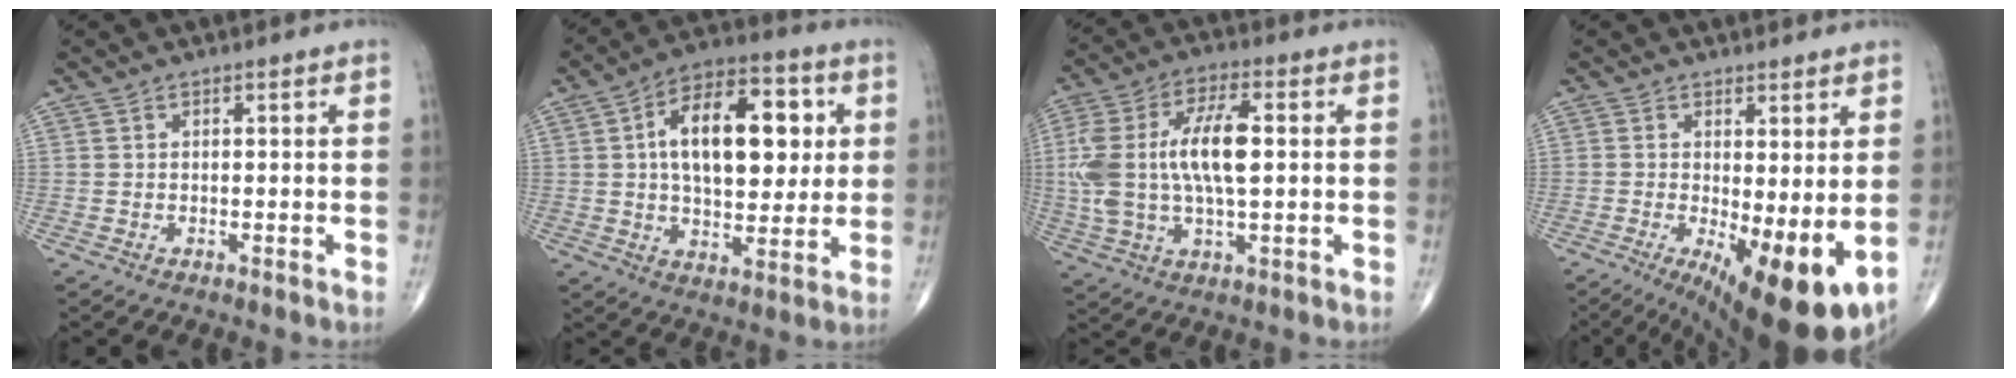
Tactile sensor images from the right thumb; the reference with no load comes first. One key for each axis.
{"total": 18.9, "fx": 3.6, "fy": 10.3, "fz": 15.5, "tx": -0.205, "ty": 0.010, "tz": 0.053}
{"total": 16.6, "fx": 1.4, "fy": 7.2, "fz": 14.9, "tx": -0.311, "ty": 0.020, "tz": 0.025}
{"total": 13.6, "fx": -2.6, "fy": 4.6, "fz": 12.6, "tx": -0.184, "ty": -0.027, "tz": -0.022}